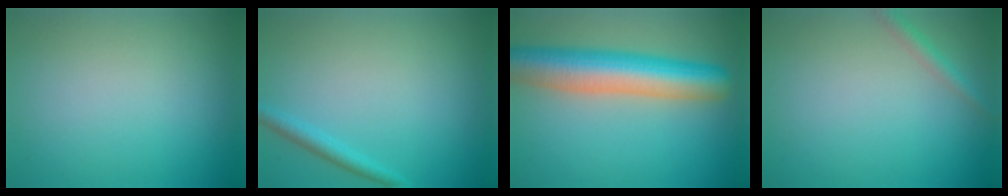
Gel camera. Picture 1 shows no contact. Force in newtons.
{"total": 1.6, "press": 1.6, "slide": 0.1}
{"total": 9.0, "press": 9.0, "slide": 0.3}
{"total": 1.4, "press": 1.4, "slide": 0.1}